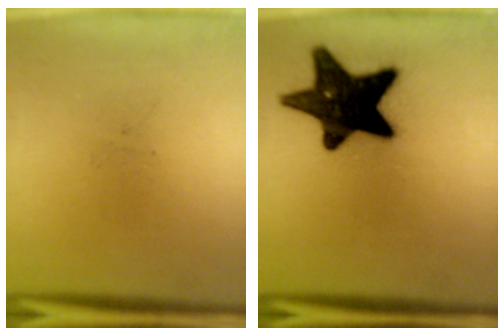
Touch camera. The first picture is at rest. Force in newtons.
{"total": 17.2}